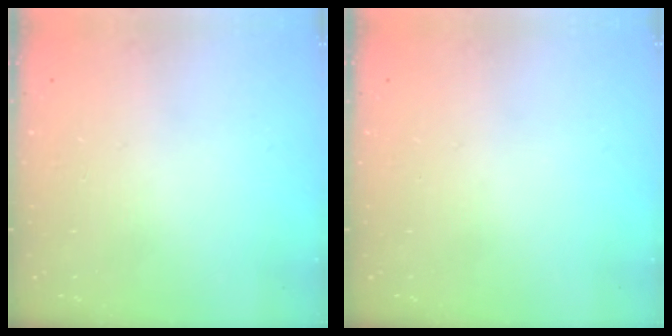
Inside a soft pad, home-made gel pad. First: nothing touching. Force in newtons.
{"total": 0.0}